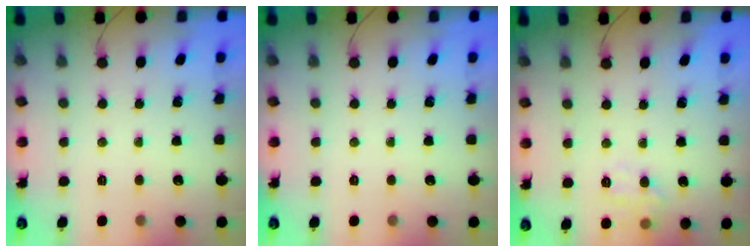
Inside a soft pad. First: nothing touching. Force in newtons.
{"total": 0.0}
{"total": 7.3, "press": 7.2, "slide": 0.8}